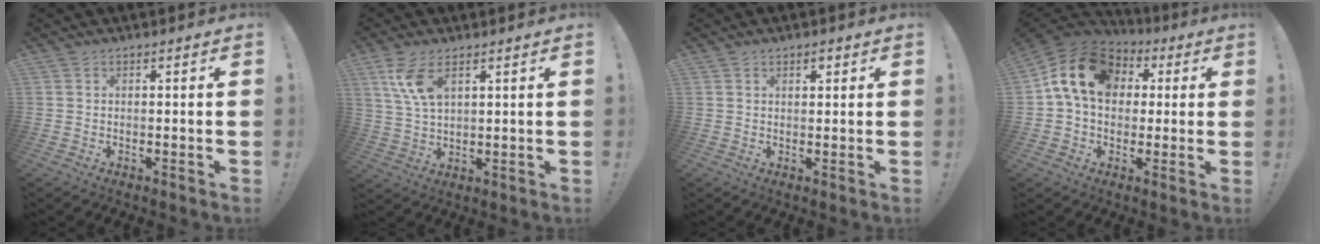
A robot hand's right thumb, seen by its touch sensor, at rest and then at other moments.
{"total": 8.9, "force": [4.6, 4.0, 6.5], "torque": [-0.139, -0.015, 0.085]}
{"total": 1.6, "force": [1.0, 0.9, 0.9], "torque": [-0.004, -0.004, 0.015]}
{"total": 16.1, "force": [4.0, 11.9, 10.2], "torque": [-0.164, 0.005, 0.079]}